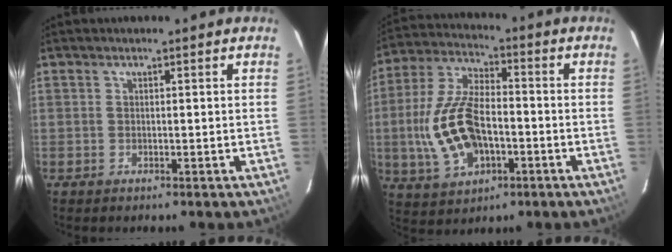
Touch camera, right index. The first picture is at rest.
{"total": 15.8, "force": [-3.1, 8.3, 13.1], "torque": [-0.288, 0.004, -0.049]}